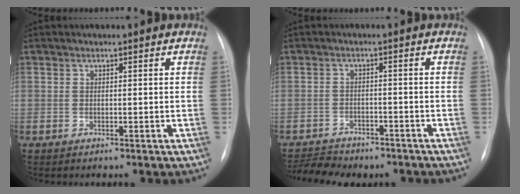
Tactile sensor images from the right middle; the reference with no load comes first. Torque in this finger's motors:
{"motor_torque": [0.51, -0.58, 0.11, 0.06]}